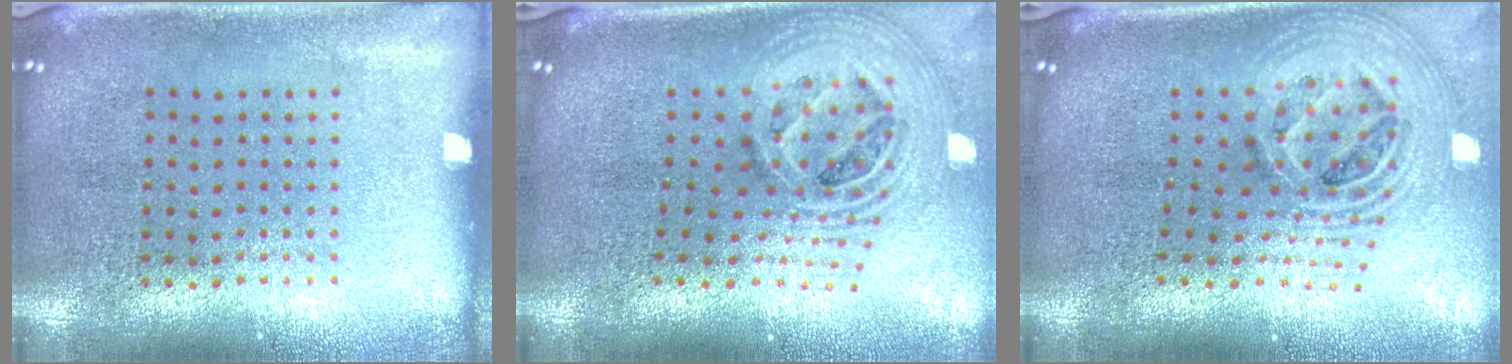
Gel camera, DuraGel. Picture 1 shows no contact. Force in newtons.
{"total": 2.7, "press": 1.9, "slide": 1.9}
{"total": 2.8, "press": 2.0, "slide": 1.9}